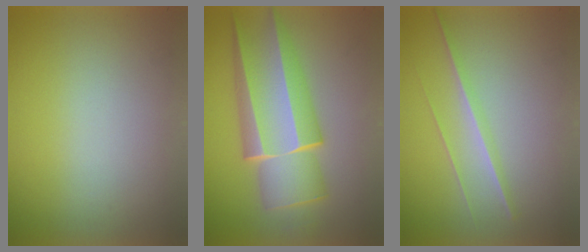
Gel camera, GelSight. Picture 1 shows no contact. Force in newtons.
{"total": 6.2}
{"total": 1.3}